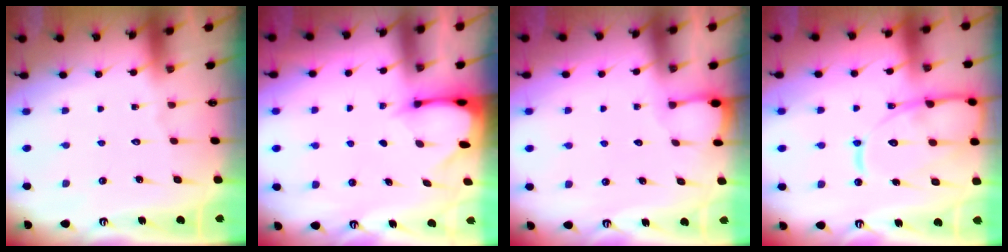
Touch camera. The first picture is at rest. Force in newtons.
{"total": 2.4, "press": 2.4, "slide": 0.3}
{"total": 1.5, "press": 1.5, "slide": 0.1}
{"total": 17.5, "press": 17.4, "slide": 1.6}